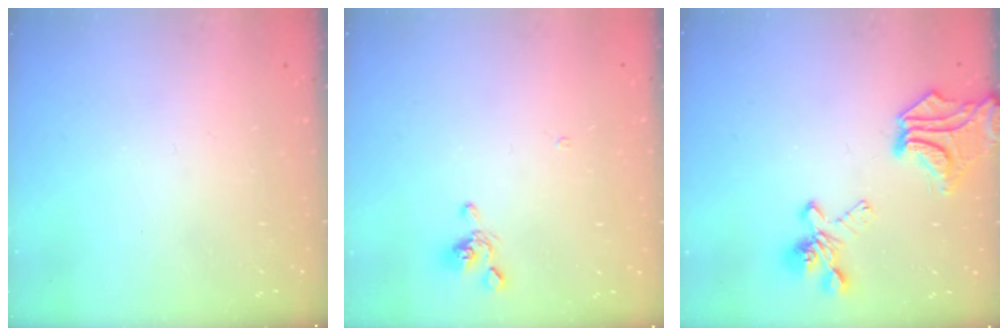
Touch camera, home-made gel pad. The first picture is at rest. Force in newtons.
{"total": 0.8, "press": 0.5, "slide": 0.6}
{"total": 9.3, "press": 8.7, "slide": 3.2}